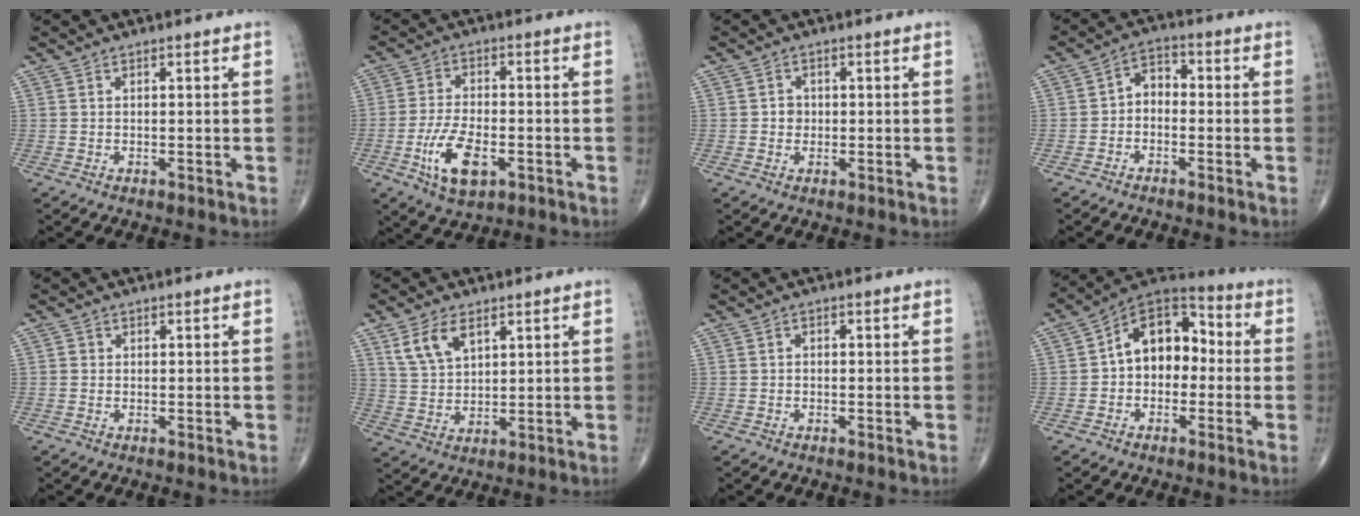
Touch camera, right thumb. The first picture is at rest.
{"total": 9.9, "force": [-3.6, 4.8, 7.9], "torque": [-0.149, 0.006, -0.060]}
{"total": 2.0, "force": [-0.1, 1.8, 0.8], "torque": [0.000, 0.005, -0.003]}
{"total": 4.5, "force": [-1.1, 3.3, 2.9], "torque": [-0.032, 0.026, -0.035]}
{"total": 0.8, "force": [0.0, 0.8, 0.2], "torque": [0.002, 0.002, -0.001]}
{"total": 7.4, "force": [3.9, 4.2, 4.6], "torque": [-0.078, -0.015, 0.083]}
{"total": 0.6, "force": [-0.1, 0.5, 0.3], "torque": [0.000, 0.002, -0.007]}
{"total": 12.9, "force": [-0.1, 9.0, 9.3], "torque": [-0.099, 0.045, -0.021]}